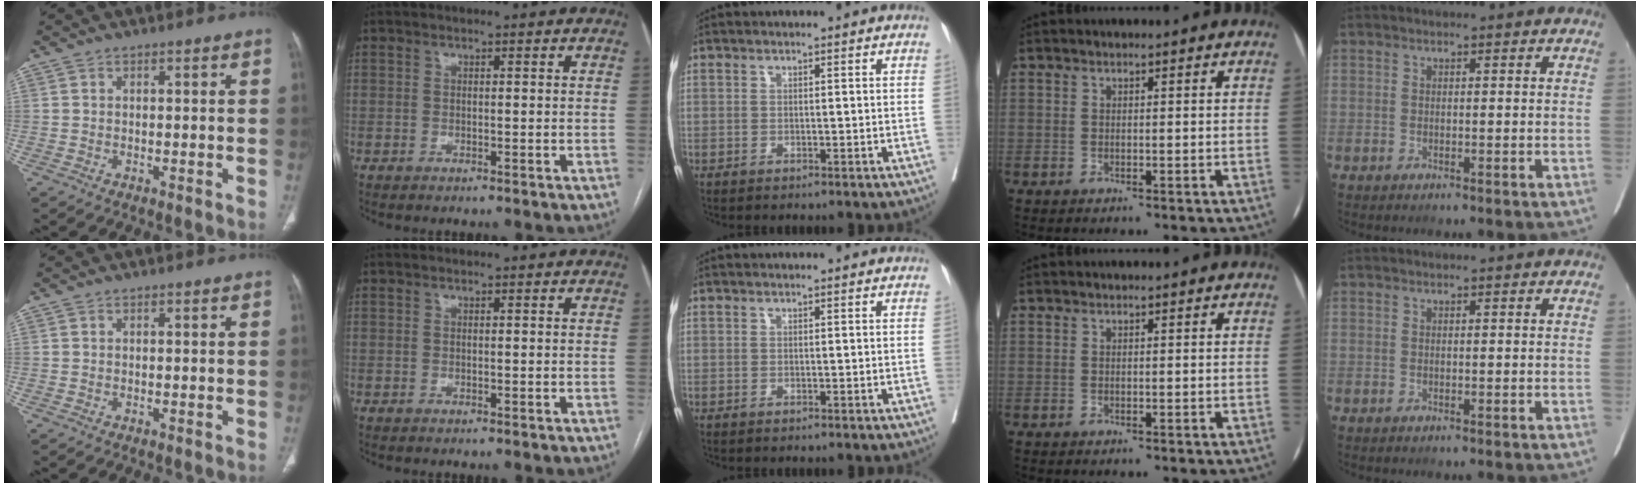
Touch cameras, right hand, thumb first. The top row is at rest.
{}